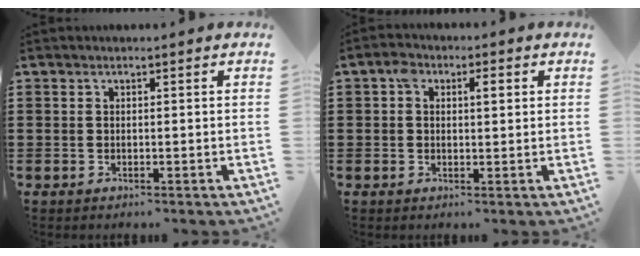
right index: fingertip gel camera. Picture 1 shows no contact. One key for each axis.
{"total": 2.8, "fx": 0.7, "fy": 1.7, "fz": 2.1, "tx": -0.039, "ty": 0.009, "tz": 0.008}